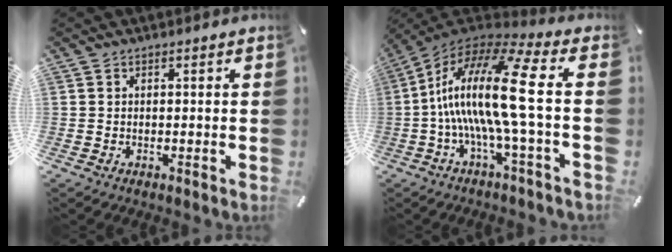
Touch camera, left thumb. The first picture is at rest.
{"total": 19.8, "force": [-0.3, 3.0, 19.6], "torque": [-0.417, -0.012, -0.022]}